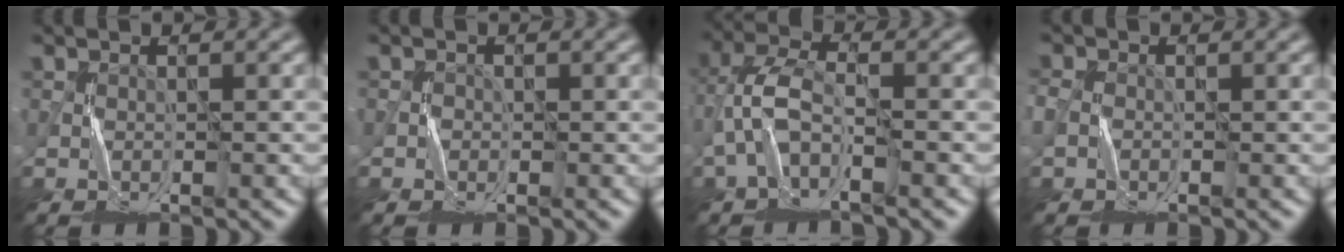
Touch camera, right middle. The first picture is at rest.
{"total": 0.9, "force": [-0.2, 0.9, -0.1], "torque": [0.006, 0.002, -0.007]}
{"total": 3.7, "force": [-2.0, 1.6, 2.8], "torque": [-0.066, 0.015, -0.046]}
{"total": 1.2, "force": [-0.5, 0.9, 0.6], "torque": [-0.015, 0.000, -0.012]}